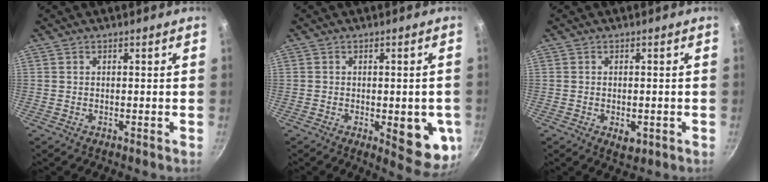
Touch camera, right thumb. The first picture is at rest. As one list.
[{"total": 10.8, "force": [-2.4, 4.2, 9.6], "torque": [-0.079, -0.006, -0.025]}, {"total": 3.4, "force": [-1.0, 2.0, 2.5], "torque": [-0.033, -0.002, -0.011]}]